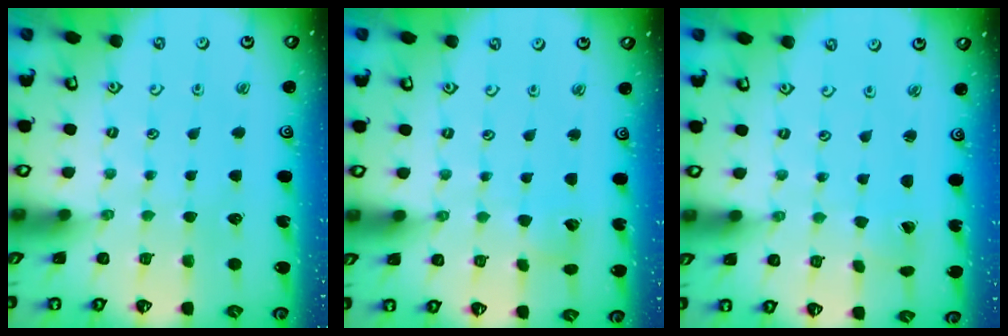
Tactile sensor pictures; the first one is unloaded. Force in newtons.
{"total": 5.2, "press": 5.2, "slide": 0.5}
{"total": 0.0}